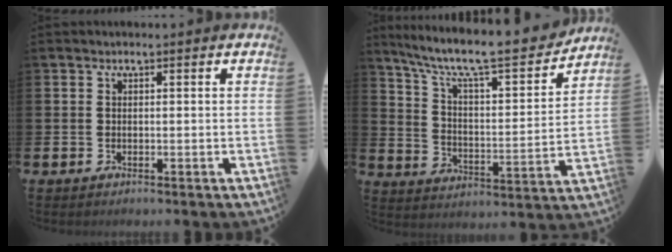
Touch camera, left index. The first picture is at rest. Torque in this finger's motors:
{"motor_torque": [0.06, -0.88, 0.83, 0.21]}